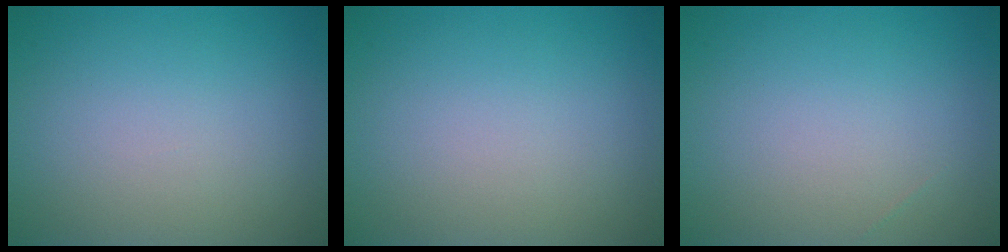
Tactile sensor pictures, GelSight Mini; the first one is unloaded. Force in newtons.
{"total": 0.0}
{"total": 0.0}